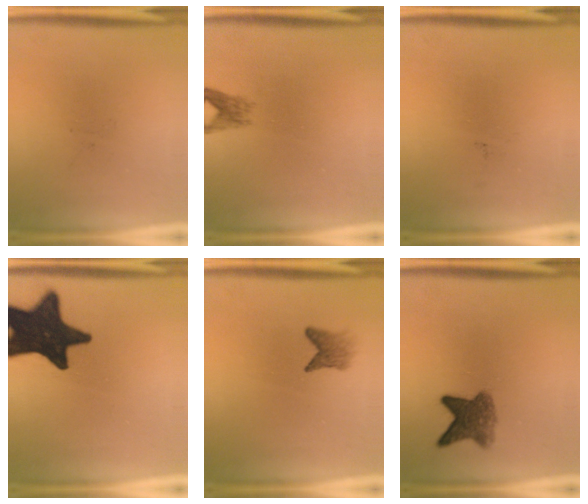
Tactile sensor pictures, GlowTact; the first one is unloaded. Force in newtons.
{"total": 1.9}
{"total": 0.0}
{"total": 18.9}
{"total": 2.4}
{"total": 6.0}